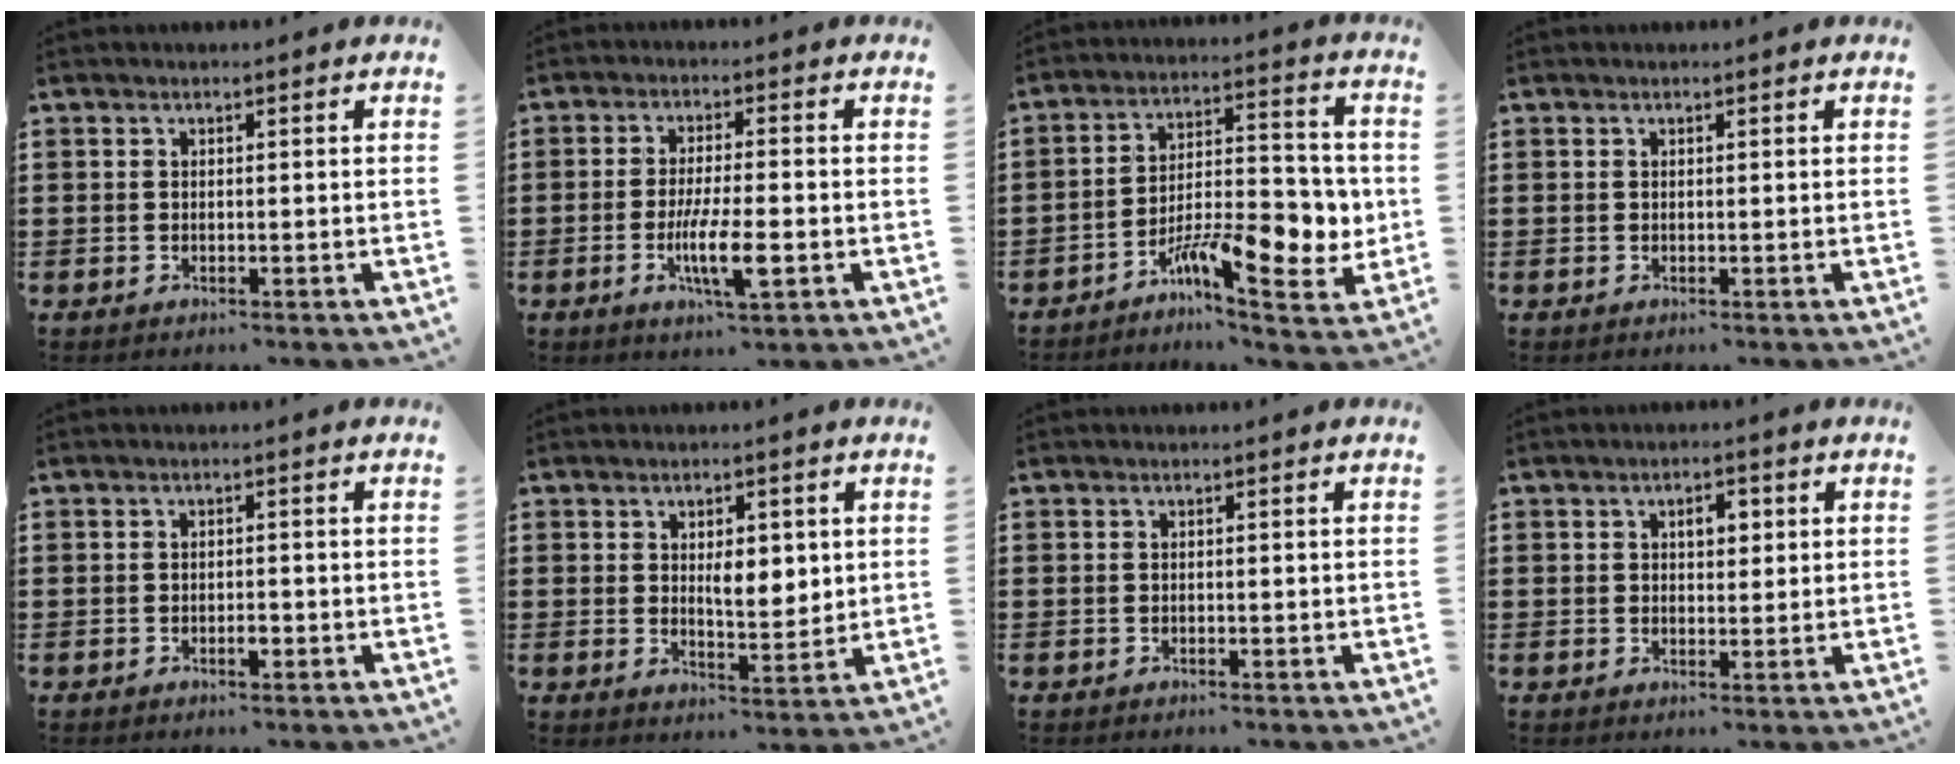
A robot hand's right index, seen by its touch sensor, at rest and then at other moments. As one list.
[{"total": 7.3, "force": [-2.3, 1.4, 6.8], "torque": [-0.123, -0.009, -0.039]}, {"total": 11.2, "force": [-4.7, 4.3, 9.2], "torque": [-0.120, 0.009, -0.080]}, {"total": 0.0}, {"total": 1.5, "force": [-0.6, 0.4, 1.3], "torque": [-0.025, -0.002, -0.010]}, {"total": 5.0, "force": [1.3, 2.3, 4.3], "torque": [-0.064, -0.004, 0.016]}, {"total": 0.0}, {"total": 2.6, "force": [0.7, 1.6, 2.0], "torque": [-0.018, 0.000, 0.006]}]